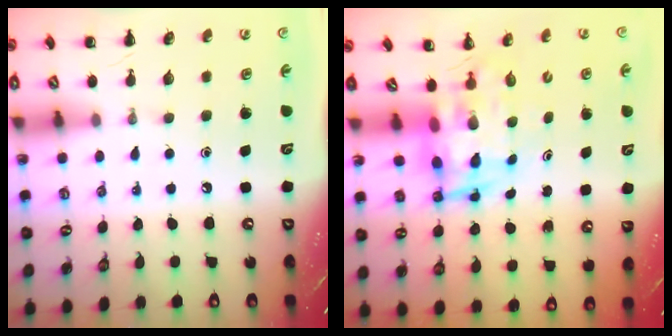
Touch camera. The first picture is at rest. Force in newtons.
{"total": 5.5, "press": 5.3, "slide": 1.5}